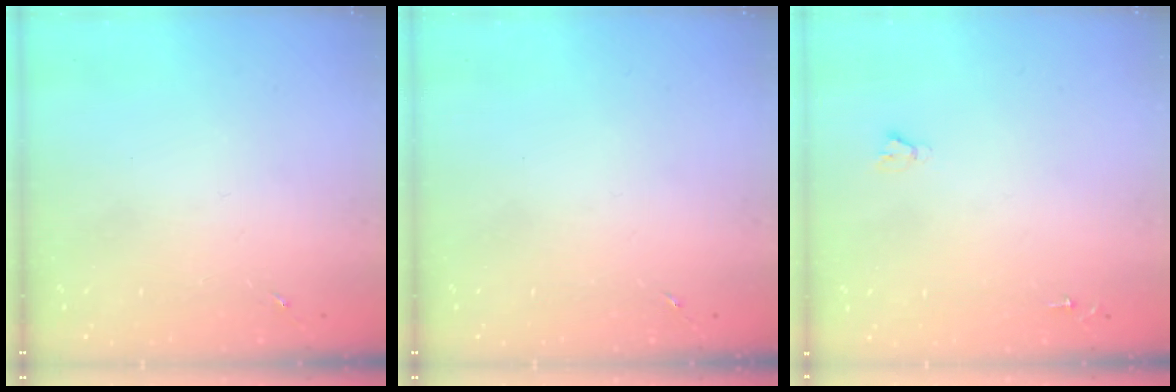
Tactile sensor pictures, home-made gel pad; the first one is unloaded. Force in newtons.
{"total": 0.0}
{"total": 1.8, "press": 1.8, "slide": 0.1}